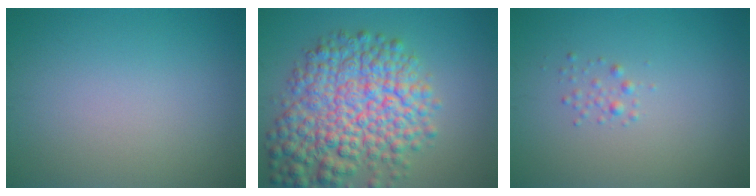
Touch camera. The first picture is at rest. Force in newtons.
{"total": 9.7, "press": 9.7, "slide": 0.3}
{"total": 0.9, "press": 0.9, "slide": 0.0}